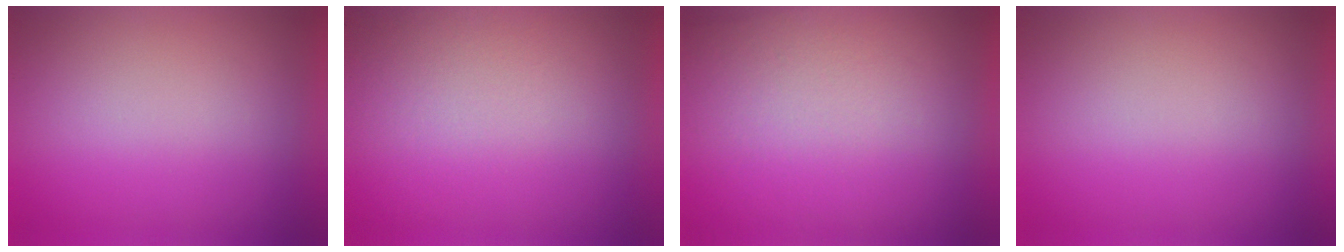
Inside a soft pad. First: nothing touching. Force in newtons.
{"total": 2.3}
{"total": 3.7}
{"total": 0.0}